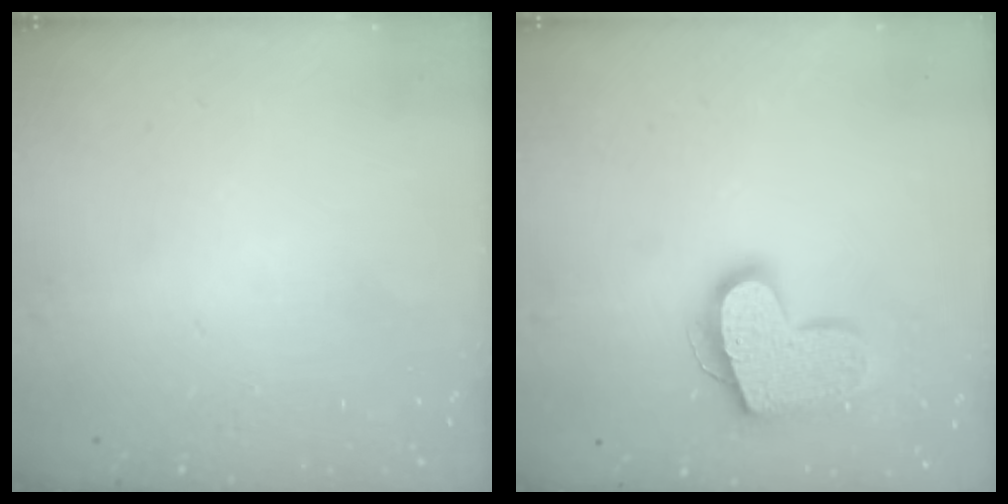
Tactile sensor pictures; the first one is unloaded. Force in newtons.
{"total": 16.5, "press": 16.4, "slide": 1.2}